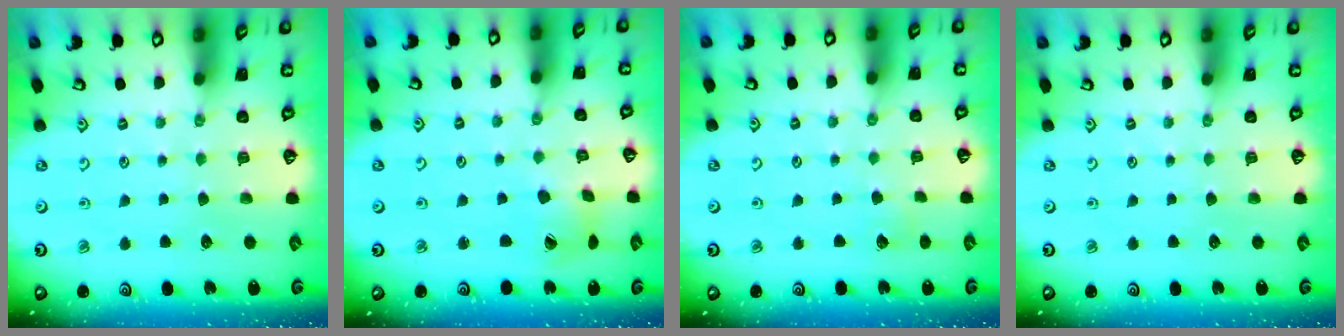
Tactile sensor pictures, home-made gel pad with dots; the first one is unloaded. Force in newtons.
{"total": 5.3, "press": 5.3, "slide": 0.6}
{"total": 2.9, "press": 2.9, "slide": 0.3}
{"total": 0.0}